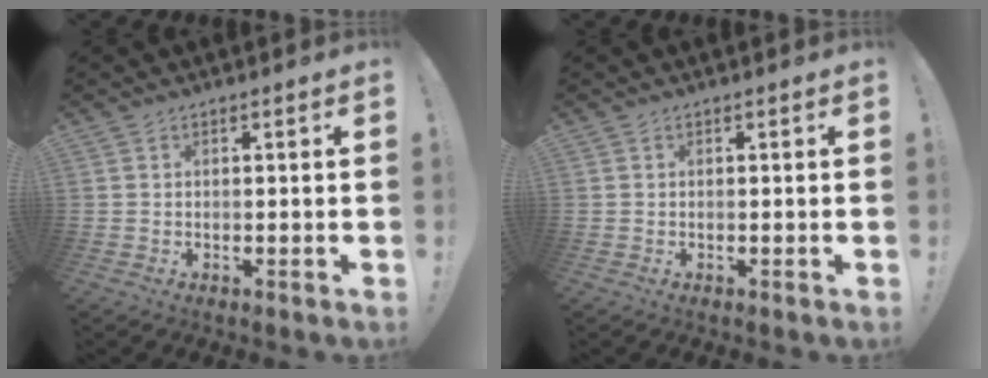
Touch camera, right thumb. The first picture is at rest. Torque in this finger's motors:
{"motor_torque": [-0.06, -0.06, 0.00, 0.00, 0.00]}